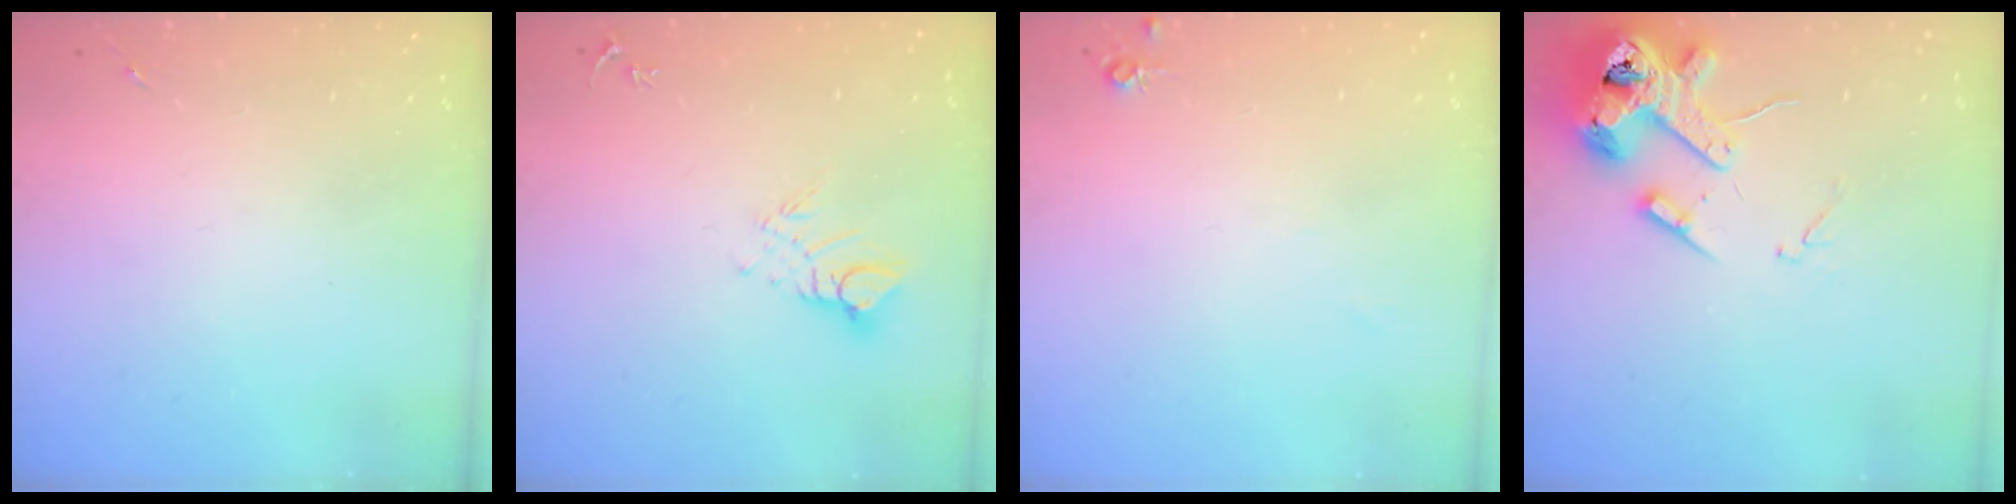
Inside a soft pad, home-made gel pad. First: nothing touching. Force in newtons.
{"total": 6.2, "press": 6.2, "slide": 0.5}
{"total": 4.7, "press": 4.7, "slide": 0.7}
{"total": 15.6, "press": 15.4, "slide": 2.3}